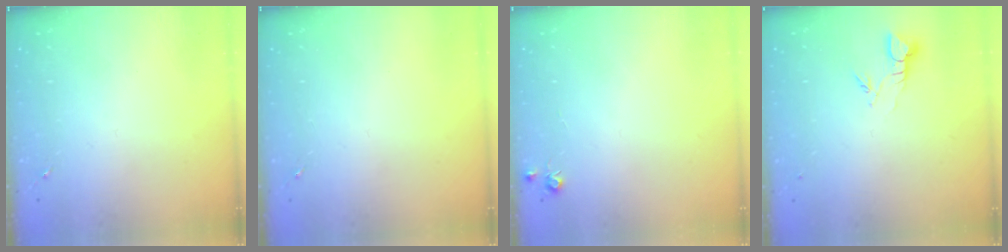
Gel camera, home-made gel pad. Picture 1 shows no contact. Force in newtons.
{"total": 0.0}
{"total": 5.4, "press": 5.3, "slide": 0.7}
{"total": 3.8, "press": 3.8, "slide": 0.3}